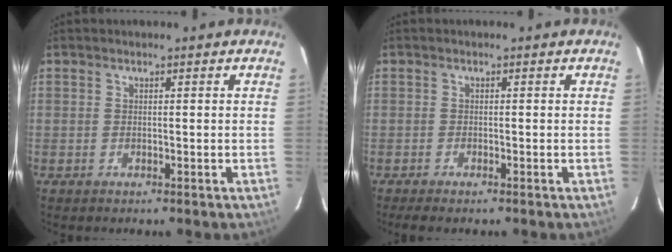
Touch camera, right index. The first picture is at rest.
{"total": 2.2, "force": [-1.8, 0.2, 1.2], "torque": [-0.029, -0.008, -0.034]}